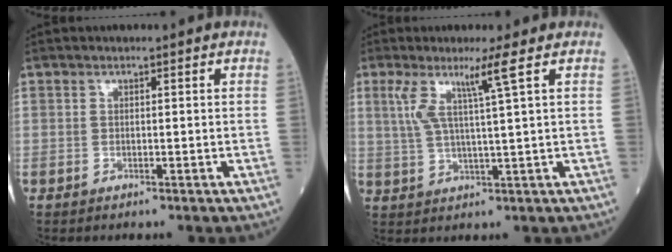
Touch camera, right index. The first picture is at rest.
{"total": 5.9, "force": [2.7, -1.2, 5.2], "torque": [-0.108, 0.000, 0.057]}